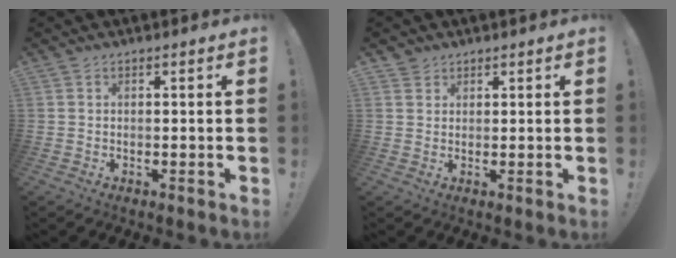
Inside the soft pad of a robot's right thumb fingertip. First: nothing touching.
{"total": 2.2, "force": [1.7, 1.4, 0.0], "torque": [0.004, -0.007, 0.031]}